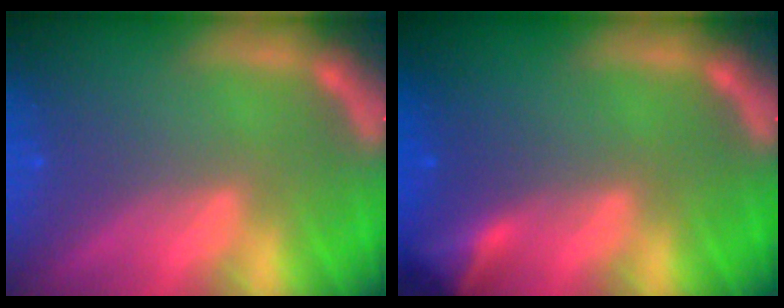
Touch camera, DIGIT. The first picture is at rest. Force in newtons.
{"total": 2.9}